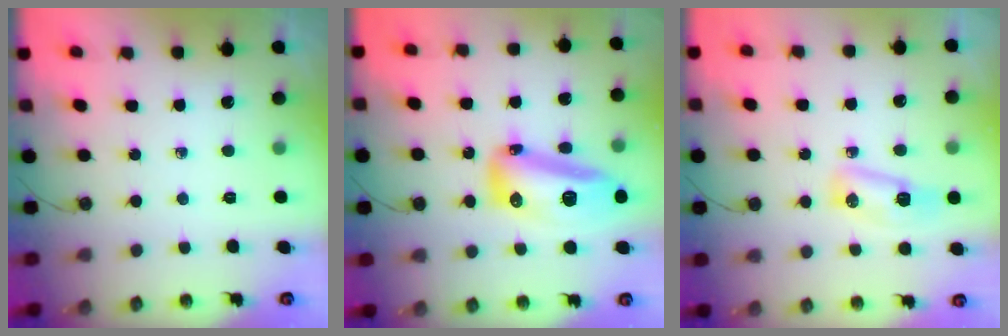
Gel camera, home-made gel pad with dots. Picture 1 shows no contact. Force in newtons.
{"total": 23.9, "press": 19.7, "slide": 13.5}
{"total": 9.1, "press": 7.8, "slide": 4.8}